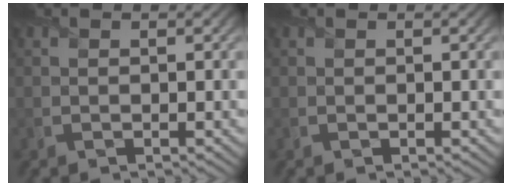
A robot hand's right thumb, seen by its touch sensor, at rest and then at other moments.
{"total": 0.0}